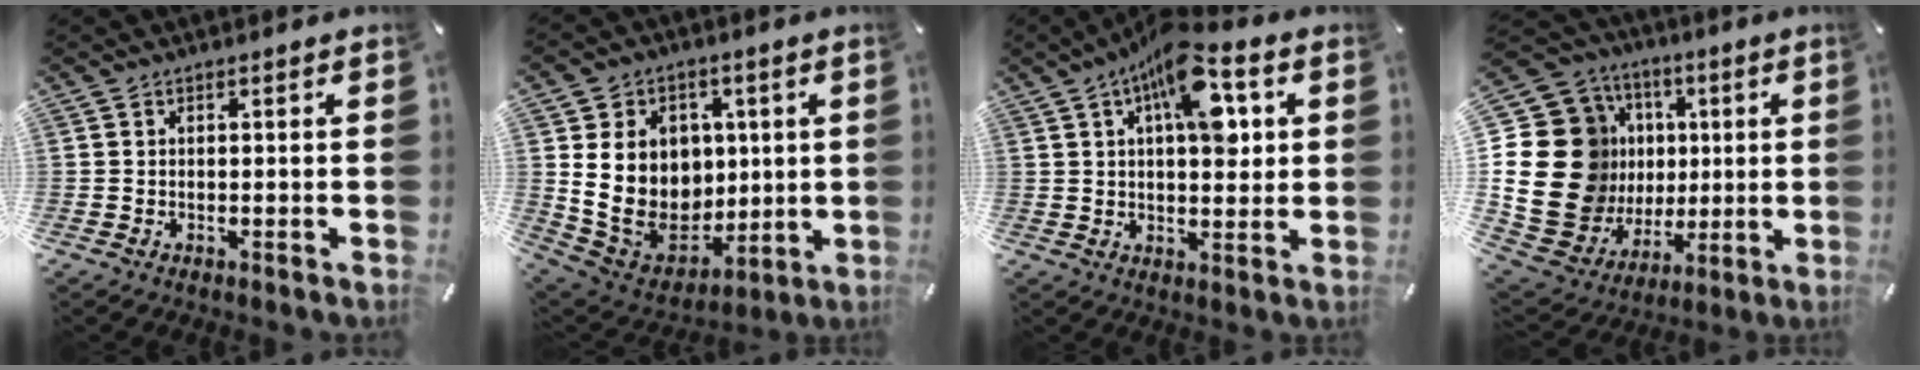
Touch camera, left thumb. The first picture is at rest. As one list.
[{"total": 16.7, "force": [2.9, 14.2, 8.4], "torque": [-0.151, -0.027, 0.066]}, {"total": 13.9, "force": [5.5, 6.5, 11.0], "torque": [-0.157, -0.020, 0.090]}, {"total": 25.7, "force": [2.7, 21.7, 13.5], "torque": [-0.280, -0.035, 0.094]}]